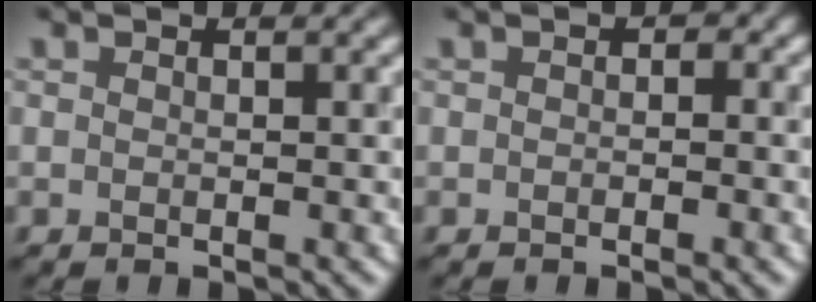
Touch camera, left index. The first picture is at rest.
{"total": 0.8, "force": [-0.2, 0.6, 0.5], "torque": [-0.008, -0.001, -0.006]}